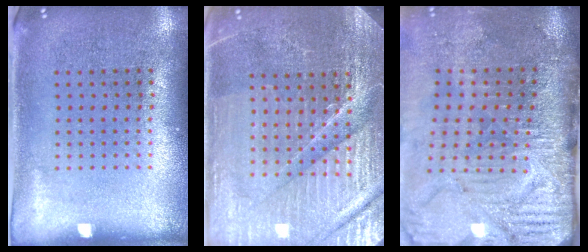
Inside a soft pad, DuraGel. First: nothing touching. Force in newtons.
{"total": 4.8, "press": 4.6, "slide": 1.5}
{"total": 5.1, "press": 4.2, "slide": 2.9}